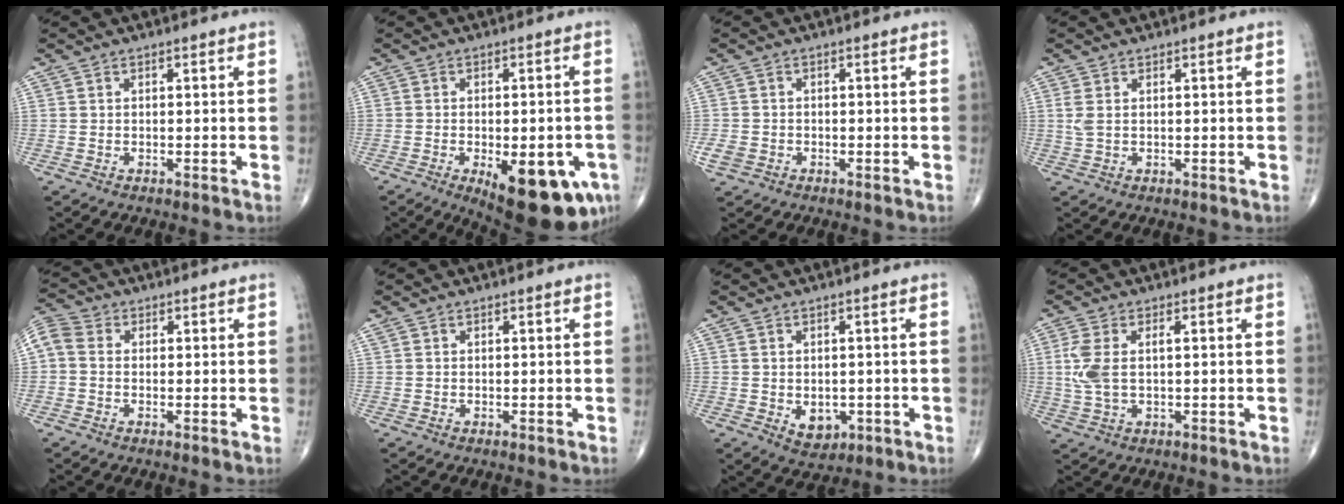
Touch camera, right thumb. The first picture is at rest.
{"total": 16.8, "force": [-6.8, 6.8, 13.8], "torque": [-0.135, 0.002, -0.075]}
{"total": 2.6, "force": [-1.1, 2.1, 1.1], "torque": [-0.021, 0.006, -0.019]}
{"total": 1.9, "force": [0.4, 0.9, 1.6], "torque": [-0.045, 0.008, 0.014]}
{"total": 5.6, "force": [0.2, 4.3, 3.5], "torque": [-0.080, 0.017, -0.006]}
{"total": 0.0}
{"total": 4.5, "force": [-0.9, 3.3, 2.9], "torque": [-0.020, -0.003, -0.001]}
{"total": 6.0, "force": [0.6, 2.7, 5.4], "torque": [-0.142, 0.009, 0.014]}